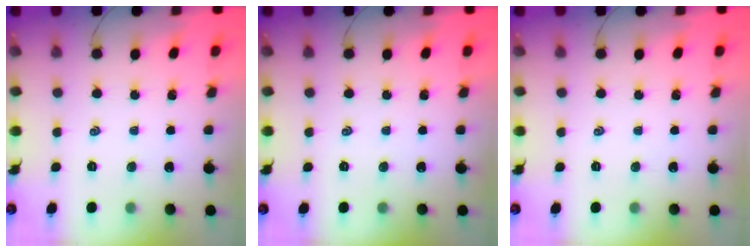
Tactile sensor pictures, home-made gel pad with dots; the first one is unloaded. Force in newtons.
{"total": 0.0}
{"total": 0.0}